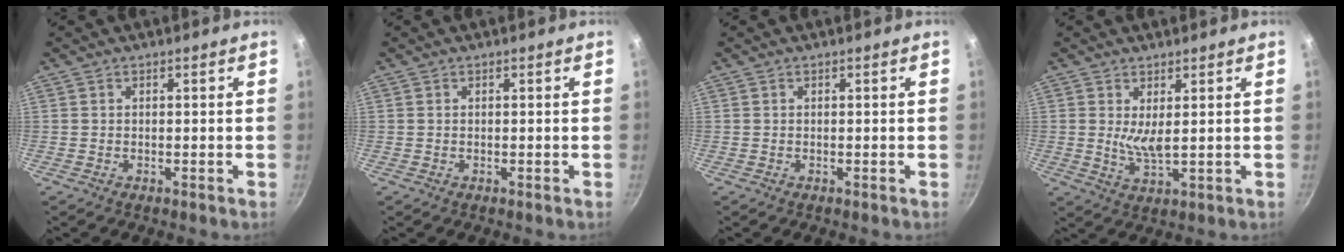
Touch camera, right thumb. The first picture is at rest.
{"total": 0.0}
{"total": 0.0}
{"total": 4.7, "force": [1.2, 1.6, 4.2], "torque": [-0.077, -0.025, 0.027]}